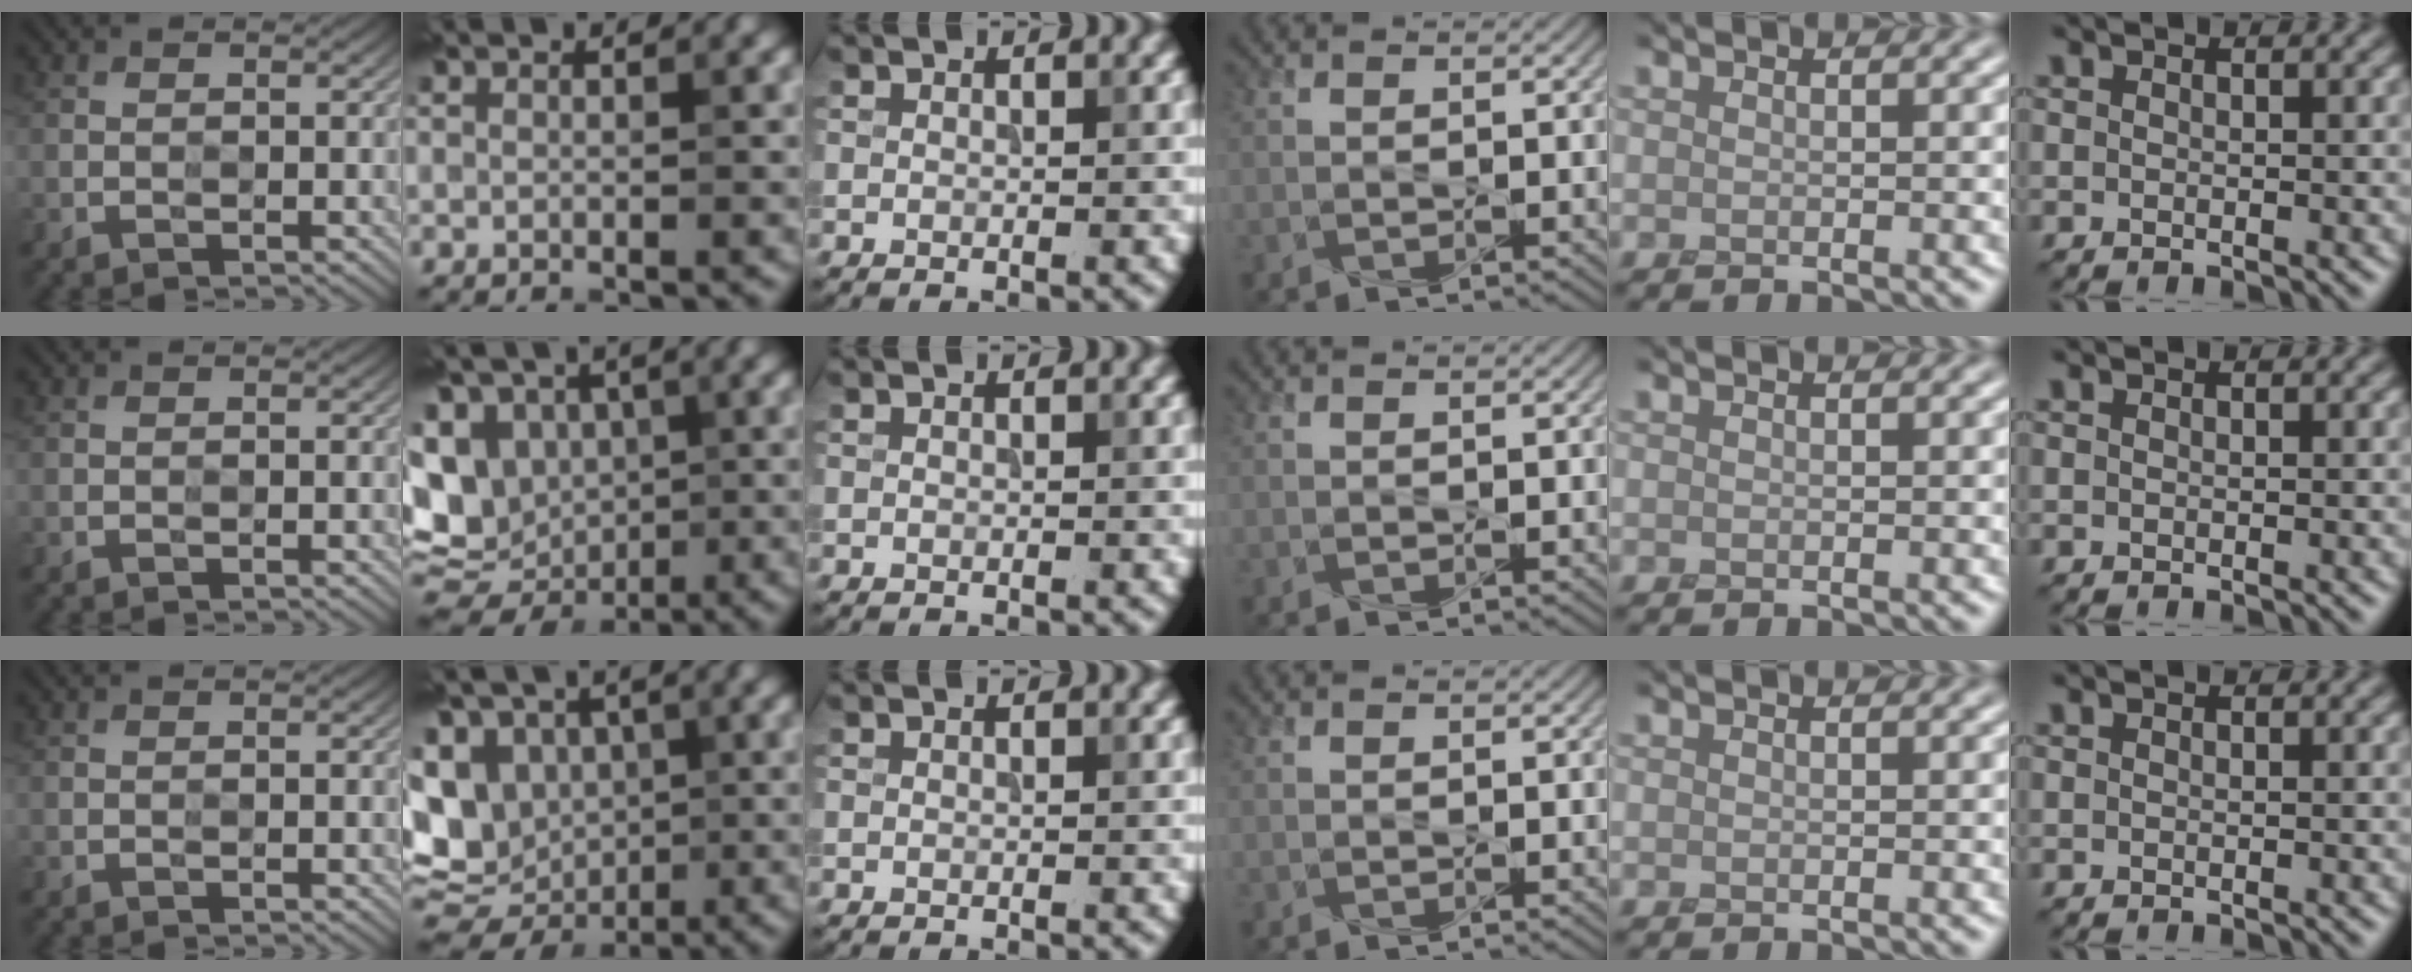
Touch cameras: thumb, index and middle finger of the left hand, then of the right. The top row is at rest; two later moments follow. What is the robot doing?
{"motion": "press", "object": "toy piano key"}